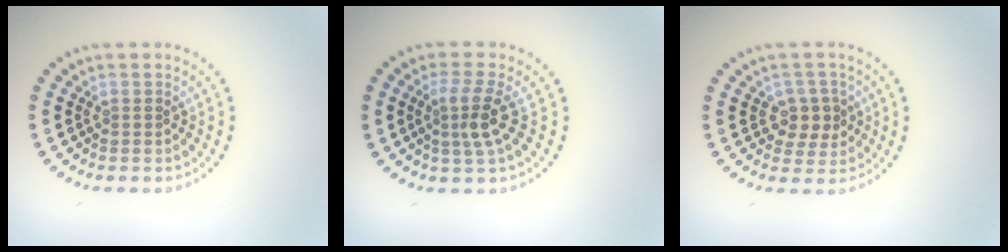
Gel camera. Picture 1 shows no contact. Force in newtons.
{"total": 3.0, "press": 2.5, "slide": 1.6}
{"total": 2.8, "press": 2.7, "slide": 1.0}